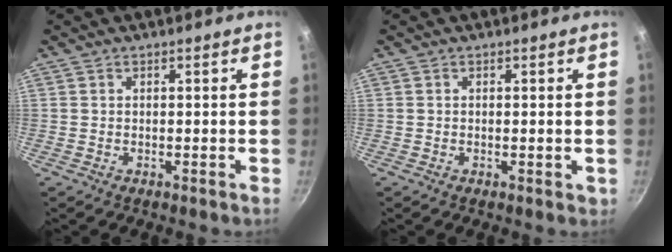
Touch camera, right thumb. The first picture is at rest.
{"total": 0.8, "force": [-0.1, 0.4, 0.7], "torque": [-0.008, 0.001, -0.002]}